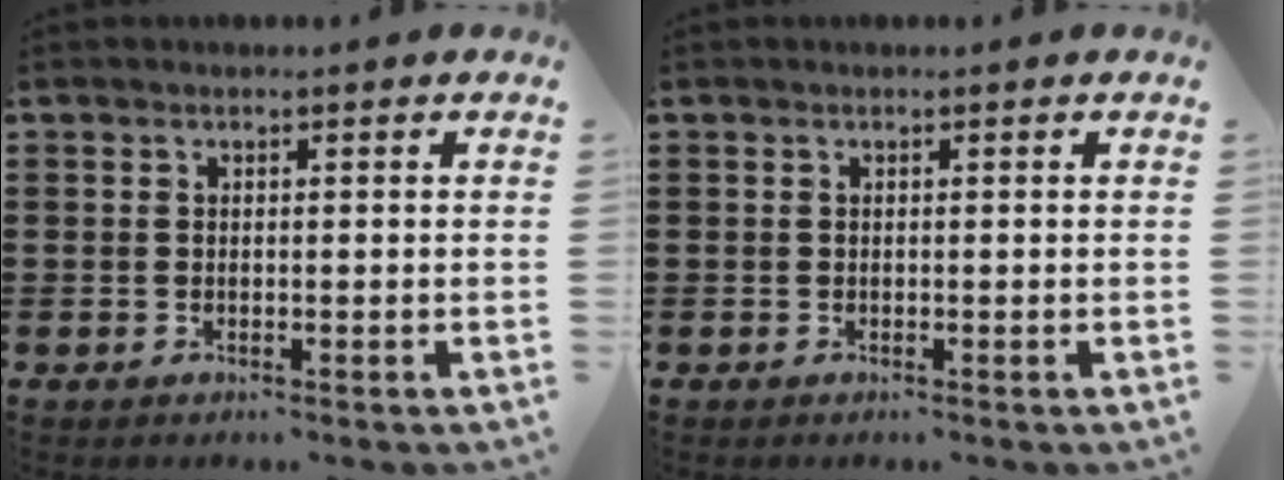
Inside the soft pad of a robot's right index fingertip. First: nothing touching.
{"total": 0.0}